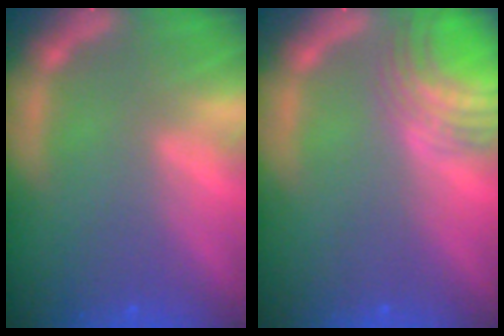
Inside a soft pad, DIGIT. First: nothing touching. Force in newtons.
{"total": 6.1}